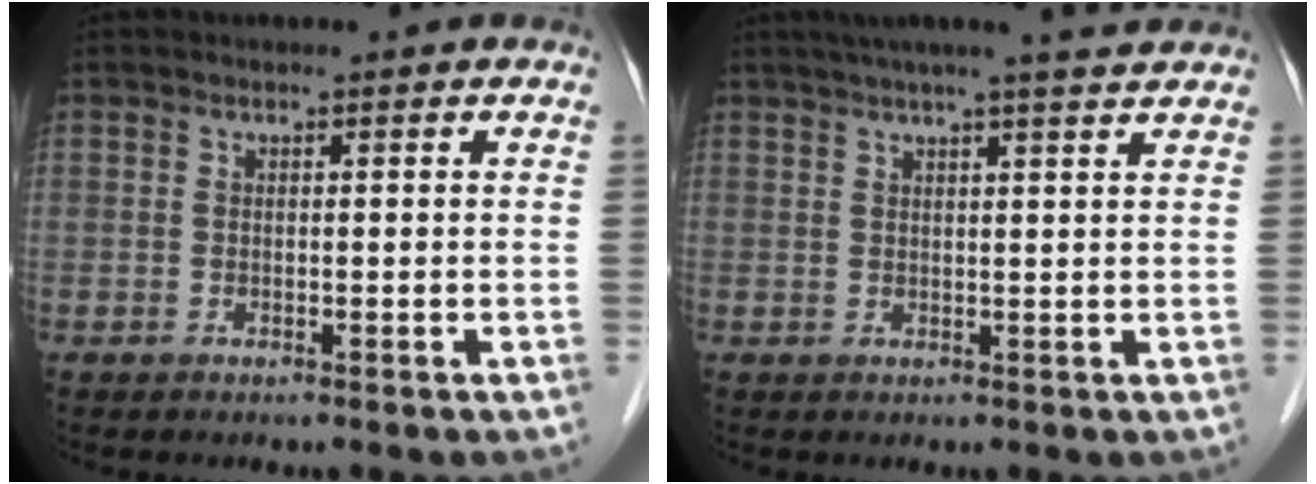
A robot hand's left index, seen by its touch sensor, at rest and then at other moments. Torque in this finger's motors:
{"motor_torque": [0.07, -0.81, 0.20, 0.00]}